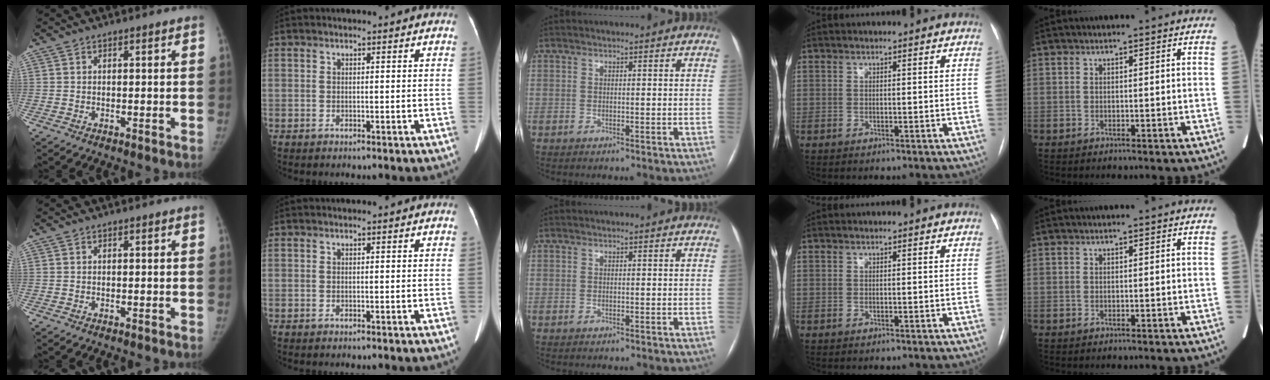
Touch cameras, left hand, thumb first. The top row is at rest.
{}